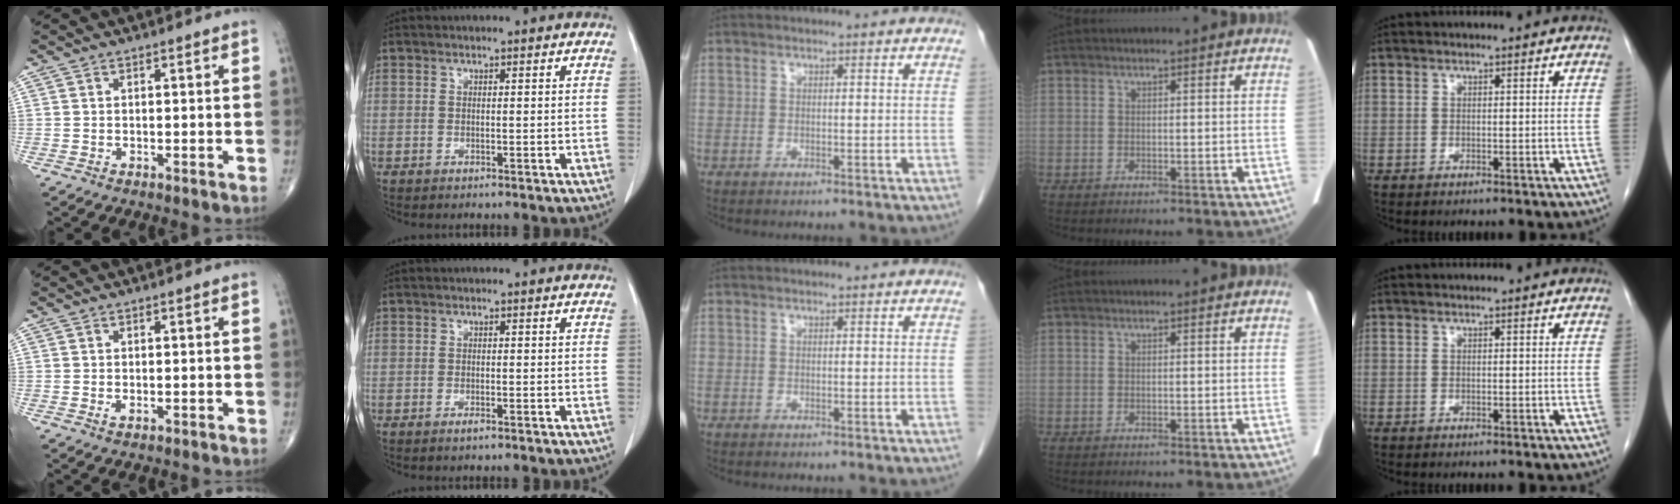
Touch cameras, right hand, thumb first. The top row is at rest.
{"thumb": {"total": 0.8, "force": [0.0, 0.4, 0.6], "torque": [-0.010, -0.002, 0.000]}, "index": {"total": 0.9, "force": [-0.6, 0.1, 0.6], "torque": [-0.012, -0.001, -0.009]}}